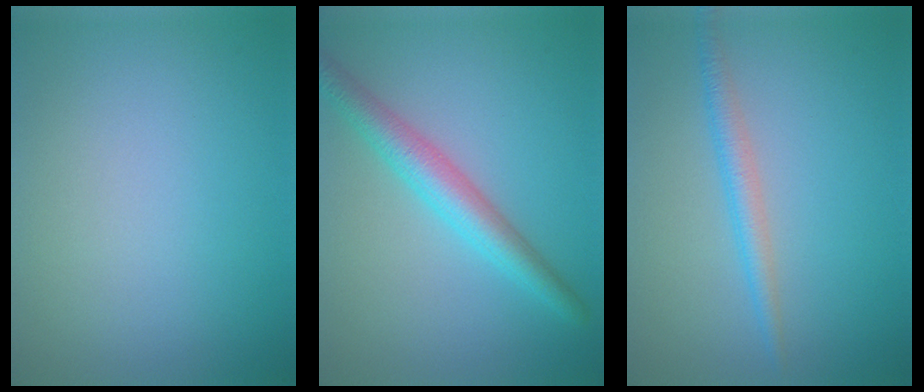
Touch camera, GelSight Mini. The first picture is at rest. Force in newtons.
{"total": 4.2, "press": 4.2, "slide": 0.1}
{"total": 2.1, "press": 2.1, "slide": 0.0}